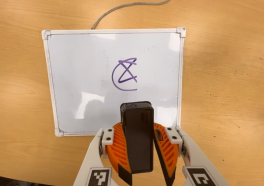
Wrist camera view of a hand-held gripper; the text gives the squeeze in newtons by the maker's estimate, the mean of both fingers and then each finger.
{"total": 11.8, "left": 12.2, "right": 11.5}